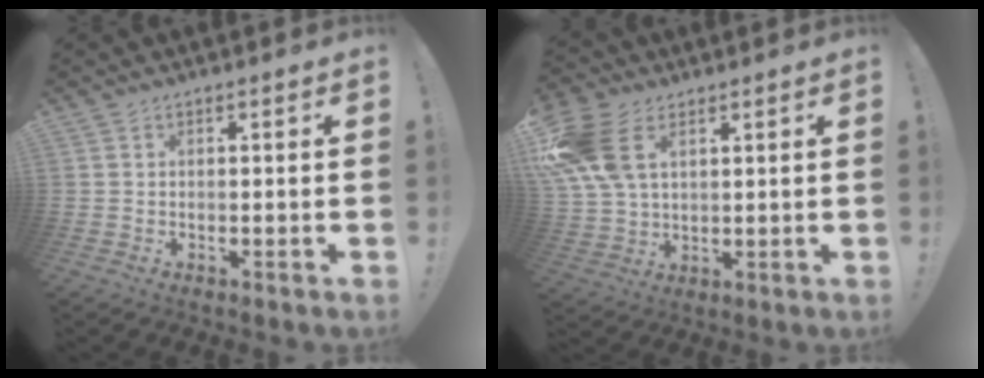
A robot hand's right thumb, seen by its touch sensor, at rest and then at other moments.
{"total": 15.0, "force": [5.9, 9.6, 9.9], "torque": [-0.197, -0.012, 0.115]}